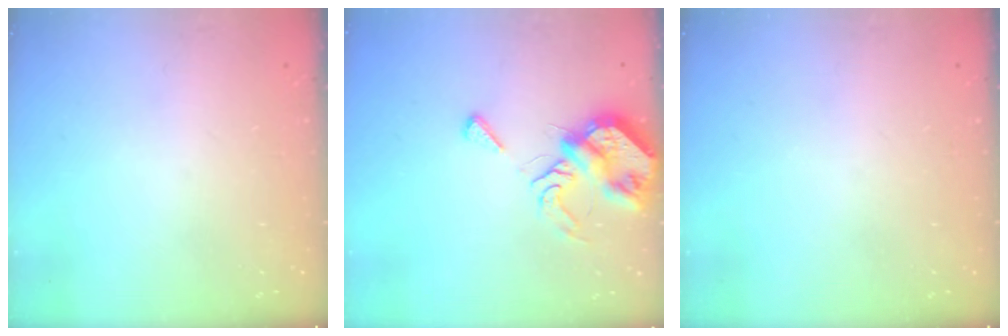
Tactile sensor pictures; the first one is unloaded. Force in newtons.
{"total": 10.4, "press": 10.3, "slide": 1.3}
{"total": 0.0}